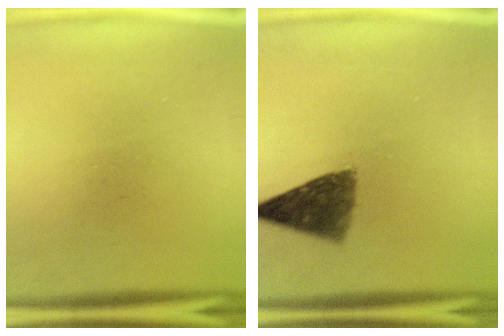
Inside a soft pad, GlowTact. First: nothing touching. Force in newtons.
{"total": 7.8}